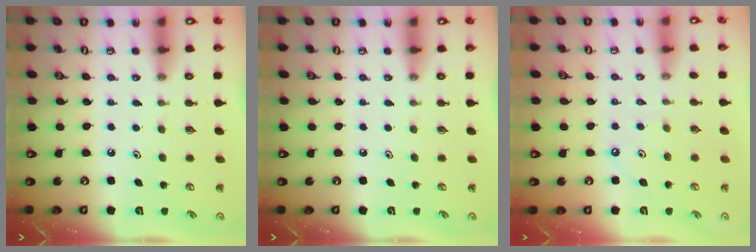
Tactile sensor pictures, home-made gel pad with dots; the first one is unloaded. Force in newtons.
{"total": 0.0}
{"total": 1.0, "press": 0.9, "slide": 0.3}